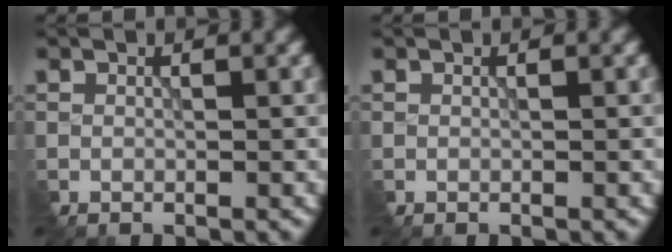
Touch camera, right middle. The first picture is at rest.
{"total": 0.0}